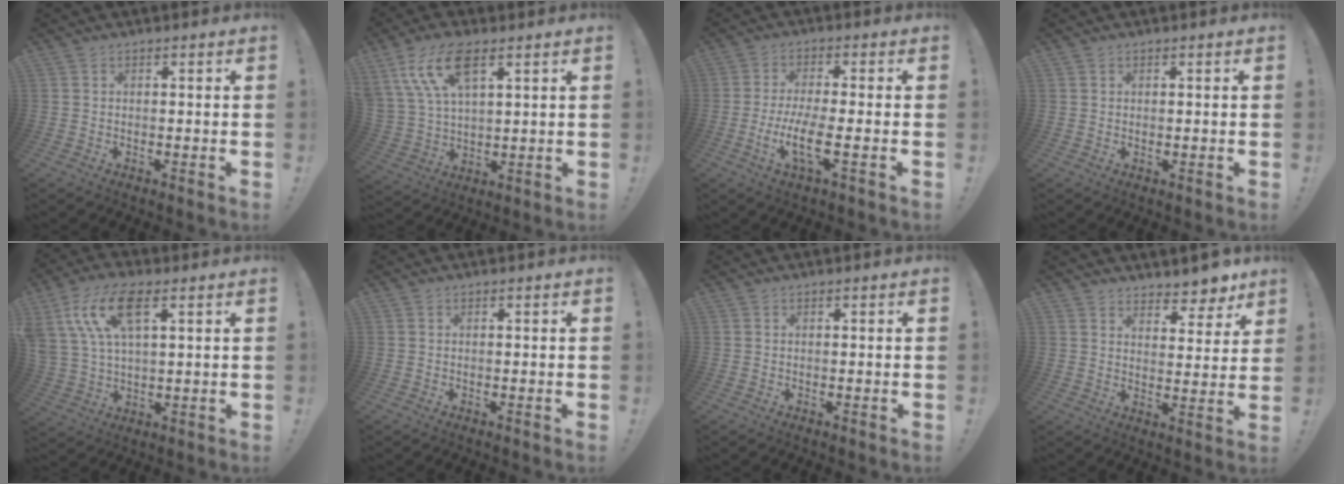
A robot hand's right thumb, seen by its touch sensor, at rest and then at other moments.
{"total": 13.0, "force": [7.1, 5.9, 9.1], "torque": [-0.196, -0.016, 0.131]}
{"total": 10.1, "force": [-2.5, 2.1, 9.5], "torque": [-0.193, -0.009, -0.049]}
{"total": 0.6, "force": [0.5, 0.3, 0.1], "torque": [0.006, -0.004, 0.007]}
{"total": 14.4, "force": [6.5, 6.6, 11.0], "torque": [-0.225, -0.008, 0.119]}
{"total": 0.0}
{"total": 0.0}
{"total": 7.3, "force": [6.6, 2.7, 1.7], "torque": [-0.015, -0.063, 0.120]}